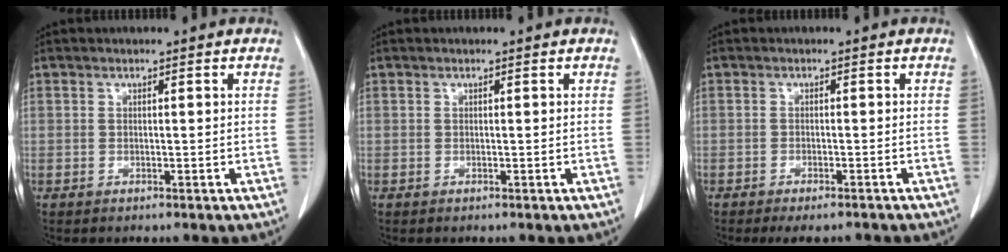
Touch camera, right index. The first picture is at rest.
{"total": 0.0}
{"total": 4.4, "force": [-3.8, 1.3, 1.8], "torque": [-0.016, -0.006, -0.051]}